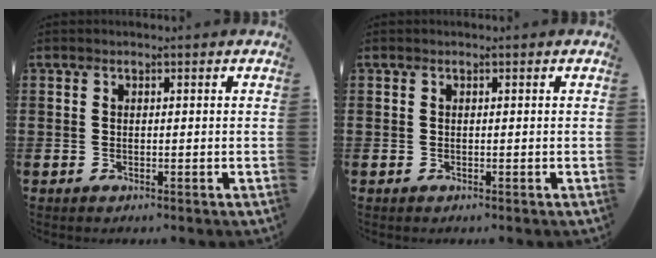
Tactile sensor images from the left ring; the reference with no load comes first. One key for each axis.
{"total": 0.0}